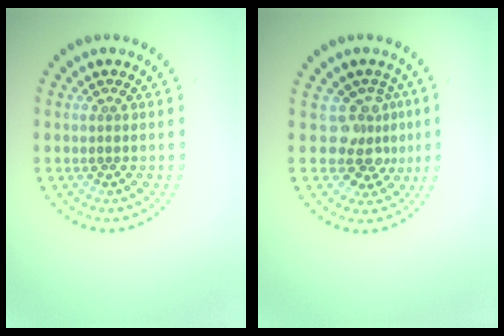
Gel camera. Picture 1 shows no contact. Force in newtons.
{"total": 3.3, "press": 2.6, "slide": 2.0}